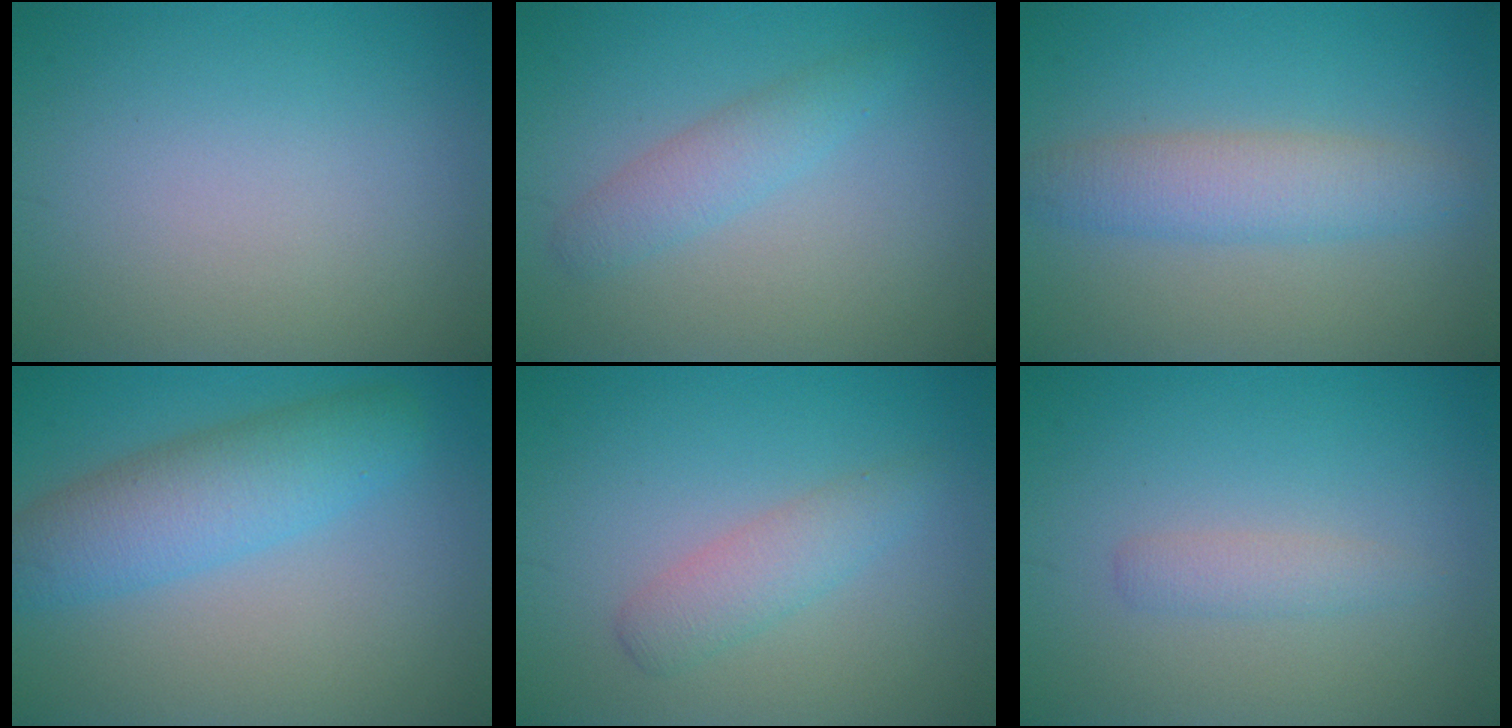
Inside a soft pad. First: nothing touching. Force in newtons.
{"total": 2.3, "press": 2.3, "slide": 0.0}
{"total": 3.9, "press": 3.9, "slide": 0.1}
{"total": 5.6, "press": 5.6, "slide": 0.2}
{"total": 2.4, "press": 2.4, "slide": 0.1}
{"total": 1.5, "press": 1.5, "slide": 0.0}